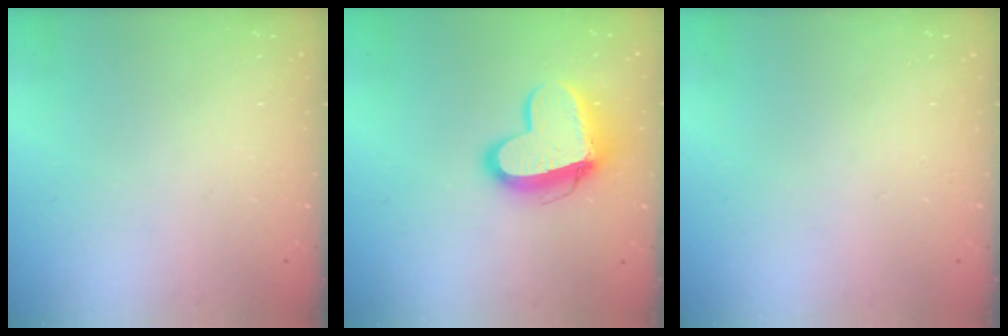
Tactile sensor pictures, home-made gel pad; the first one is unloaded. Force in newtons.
{"total": 13.5, "press": 13.5, "slide": 1.1}
{"total": 0.5, "press": 0.5, "slide": 0.1}